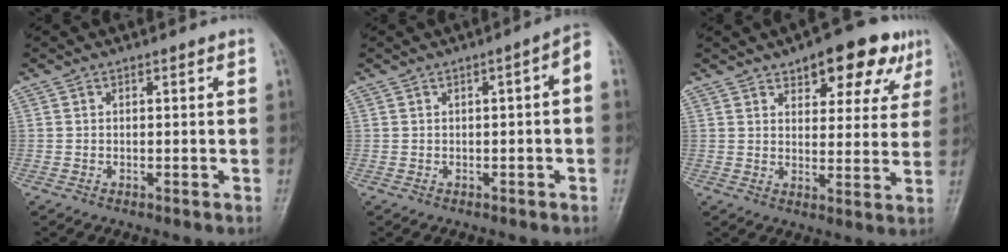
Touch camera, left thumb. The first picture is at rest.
{"total": 3.5, "force": [-0.2, 1.0, 3.4], "torque": [-0.045, 0.024, -0.007]}
{"total": 12.9, "force": [7.5, 5.9, 8.7], "torque": [-0.067, -0.020, 0.099]}